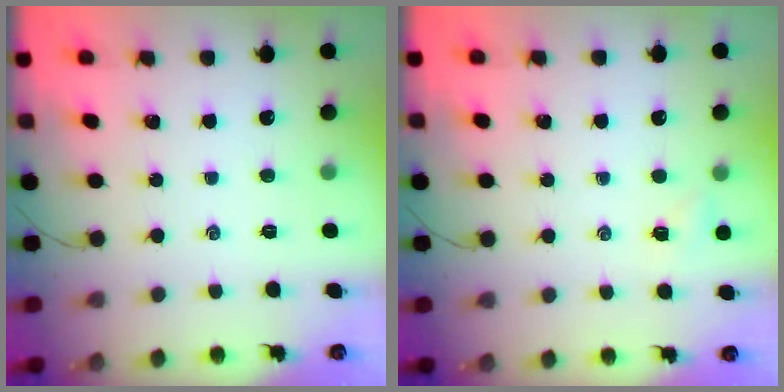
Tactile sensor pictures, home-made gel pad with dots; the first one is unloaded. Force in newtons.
{"total": 3.1, "press": 3.0, "slide": 1.0}